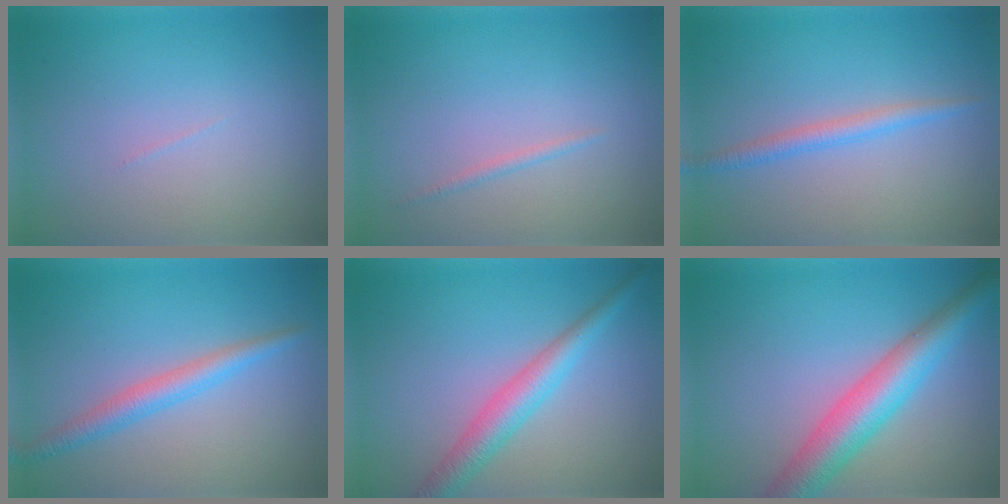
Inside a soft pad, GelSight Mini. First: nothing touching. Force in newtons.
{"total": 0.6, "press": 0.6, "slide": 0.0}
{"total": 1.9, "press": 1.9, "slide": 0.0}
{"total": 2.6, "press": 2.6, "slide": 0.0}
{"total": 3.8, "press": 3.8, "slide": 0.0}
{"total": 6.3, "press": 6.3, "slide": 0.1}